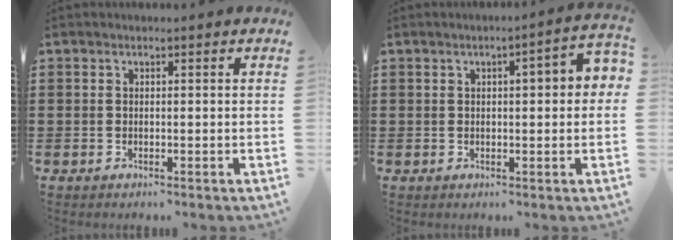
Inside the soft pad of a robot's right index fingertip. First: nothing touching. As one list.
[{"total": 3.1, "force": [0.3, 0.6, 3.0], "torque": [-0.046, 0.001, 0.001]}]